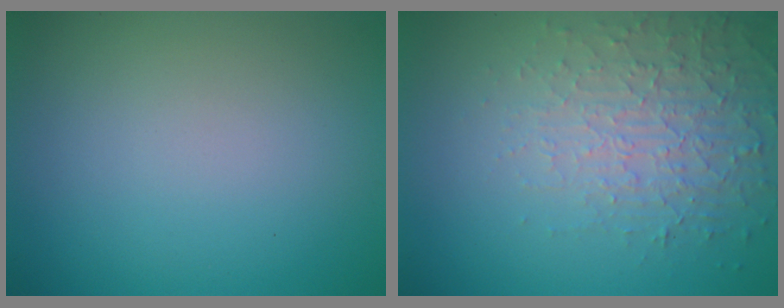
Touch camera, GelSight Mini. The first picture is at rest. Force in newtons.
{"total": 5.1, "press": 3.4, "slide": 3.7}